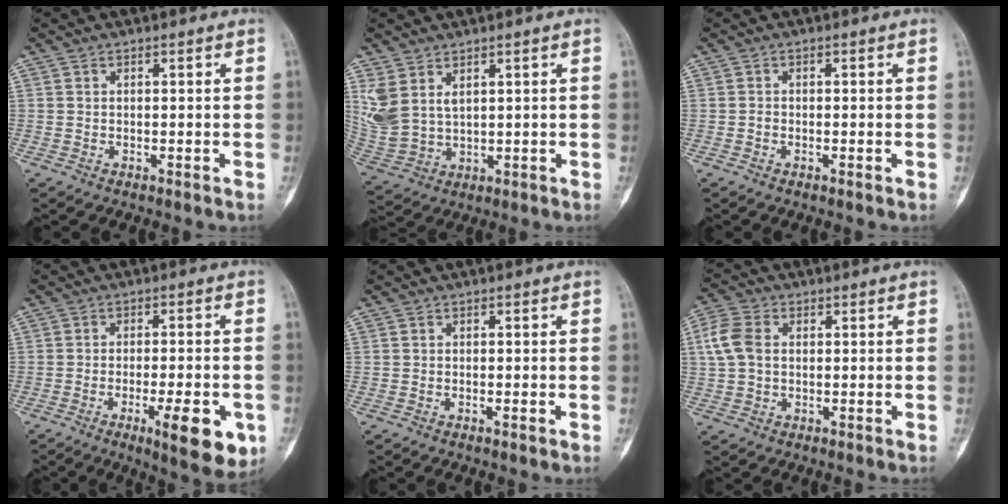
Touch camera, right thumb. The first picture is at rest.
{"total": 7.5, "force": [3.6, 4.4, 5.0], "torque": [-0.107, -0.013, 0.088]}
{"total": 0.7, "force": [-0.3, 0.3, 0.5], "torque": [-0.008, 0.001, -0.007]}
{"total": 11.2, "force": [-4.3, 3.0, 9.9], "torque": [-0.125, 0.000, -0.056]}
{"total": 1.0, "force": [-0.4, 0.2, 0.9], "torque": [-0.013, -0.001, -0.006]}
{"total": 6.7, "force": [1.0, 4.8, 4.6], "torque": [-0.105, 0.013, 0.018]}